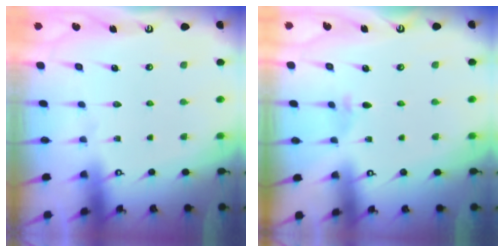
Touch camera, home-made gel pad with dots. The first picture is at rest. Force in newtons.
{"total": 2.2, "press": 2.1, "slide": 0.6}